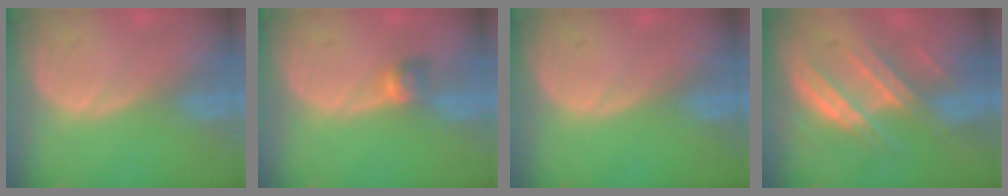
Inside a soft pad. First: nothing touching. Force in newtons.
{"total": 2.7, "press": 2.4, "slide": 1.2}
{"total": 0.0}
{"total": 7.7, "press": 7.2, "slide": 2.5}